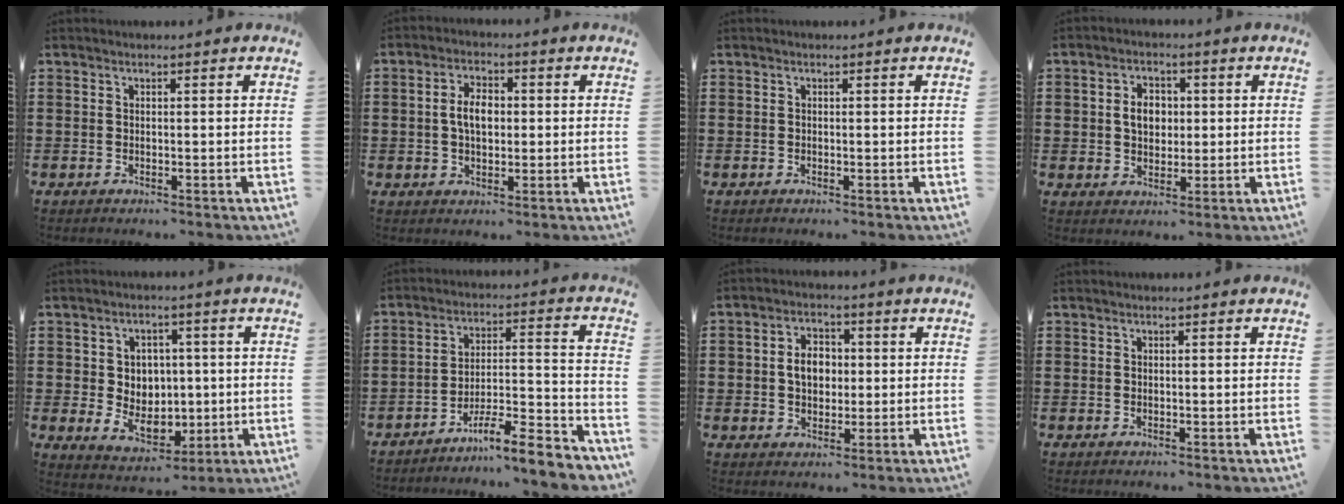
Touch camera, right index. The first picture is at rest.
{"total": 4.6, "force": [0.2, 2.6, 3.8], "torque": [-0.069, 0.007, 0.000]}
{"total": 0.0}
{"total": 4.3, "force": [0.4, 3.3, 2.8], "torque": [-0.056, 0.010, 0.003]}
{"total": 5.8, "force": [0.3, 5.4, 2.2], "torque": [-0.039, 0.004, 0.005]}
{"total": 8.2, "force": [-7.1, 0.5, 4.0], "torque": [-0.057, 0.008, -0.136]}
{"total": 4.7, "force": [0.1, 3.5, 3.0], "torque": [-0.060, 0.011, -0.003]}
{"total": 0.0}